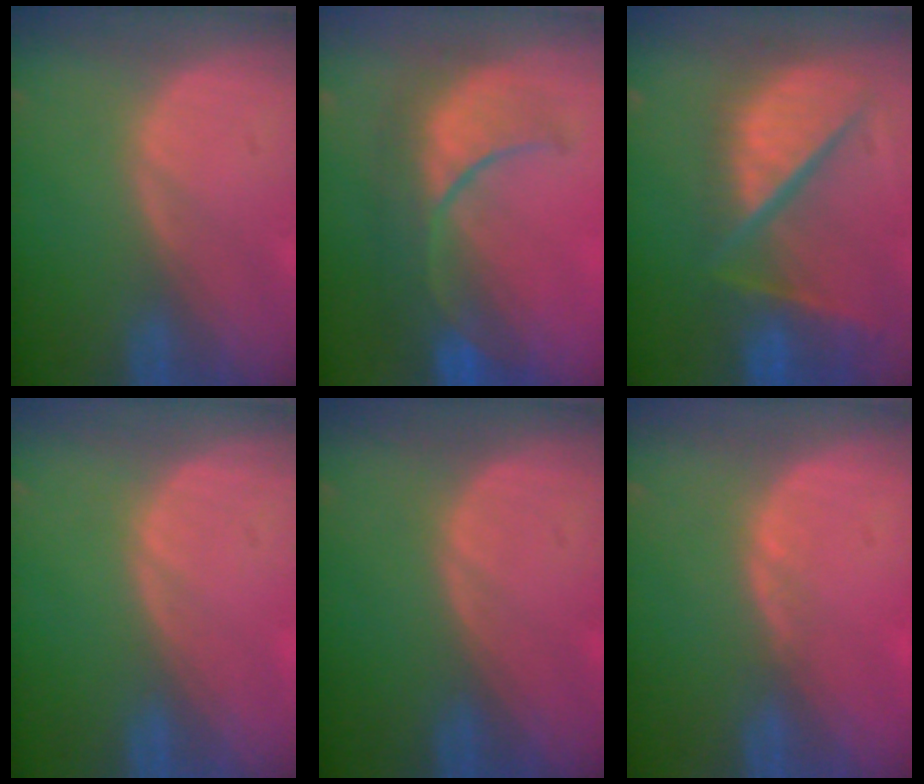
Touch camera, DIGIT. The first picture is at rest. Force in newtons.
{"total": 9.9, "press": 9.3, "slide": 3.5}
{"total": 12.1, "press": 10.0, "slide": 6.8}
{"total": 0.0}
{"total": 0.0}
{"total": 0.7, "press": 0.7, "slide": 0.2}